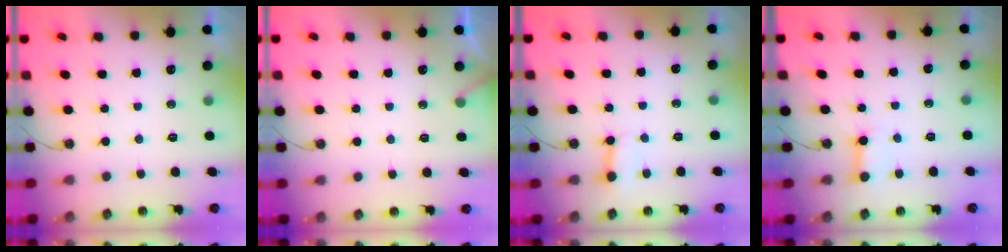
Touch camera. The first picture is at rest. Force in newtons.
{"total": 4.1, "press": 4.1, "slide": 0.3}
{"total": 3.1, "press": 3.0, "slide": 0.4}
{"total": 3.3, "press": 3.3, "slide": 0.4}